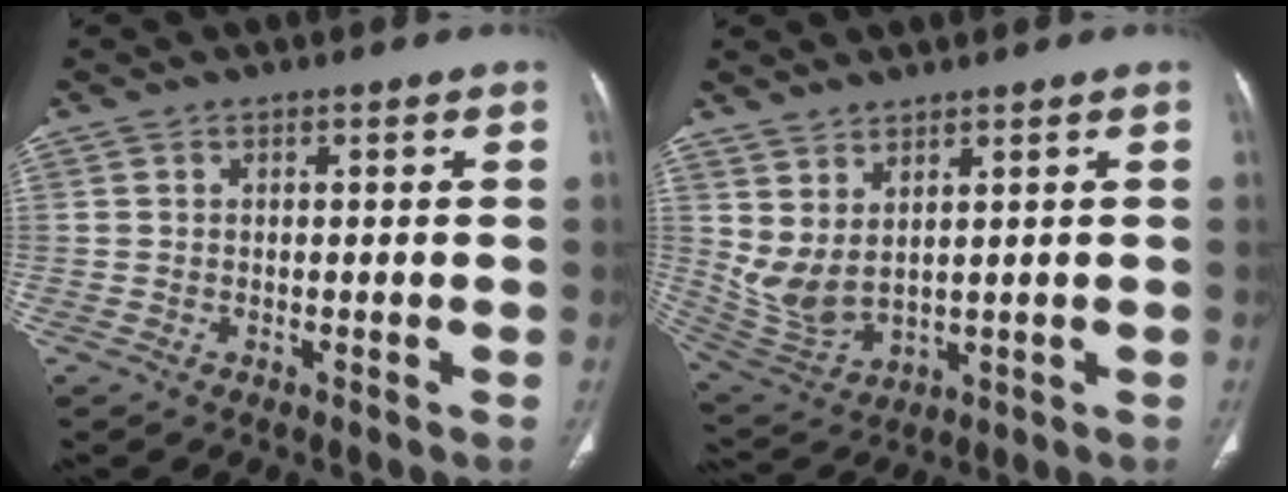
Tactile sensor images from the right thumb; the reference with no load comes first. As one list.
[{"total": 7.8, "force": [3.2, 3.4, 6.3], "torque": [-0.129, -0.027, 0.081]}]